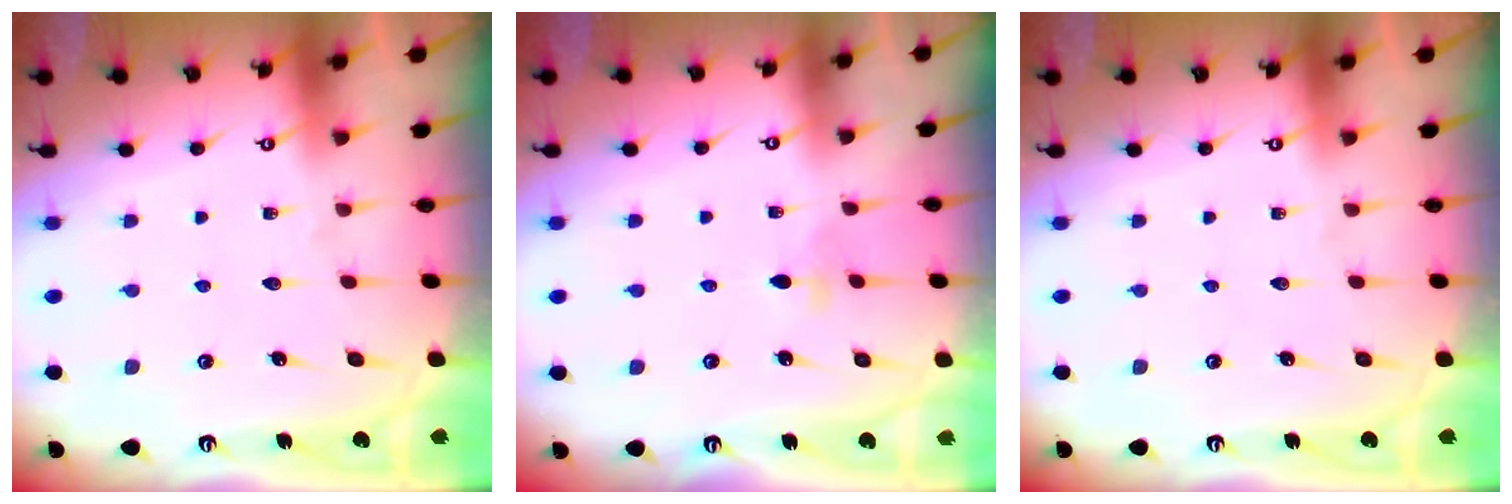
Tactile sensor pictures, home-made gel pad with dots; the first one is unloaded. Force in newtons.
{"total": 3.0, "press": 2.9, "slide": 0.6}
{"total": 0.0}